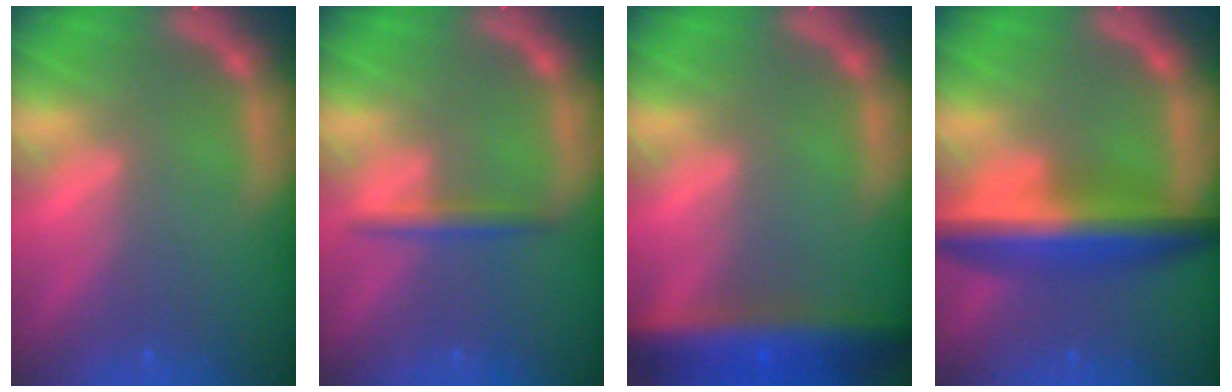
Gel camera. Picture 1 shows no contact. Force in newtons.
{"total": 1.9}
{"total": 8.0}
{"total": 8.0}